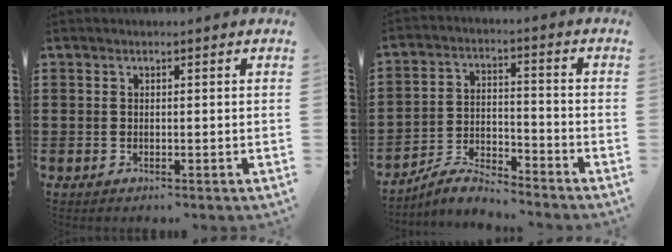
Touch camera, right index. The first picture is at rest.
{"total": 5.0, "force": [-4.8, 0.7, 1.3], "torque": [-0.030, 0.005, -0.097]}